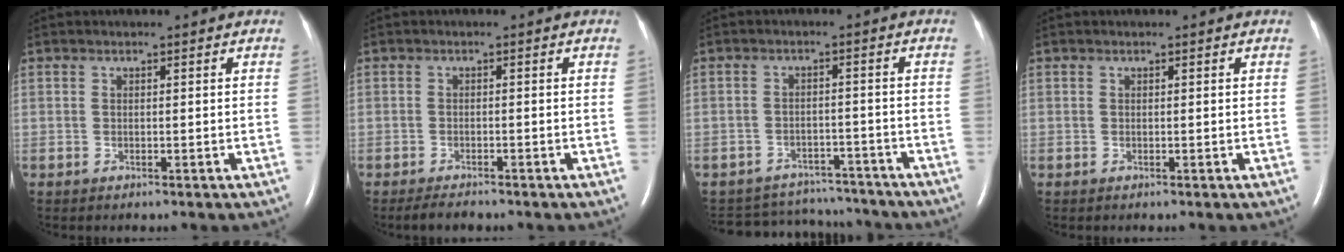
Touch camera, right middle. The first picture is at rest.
{"total": 2.3, "force": [-2.0, 0.5, 1.0], "torque": [-0.025, -0.006, -0.030]}
{"total": 11.8, "force": [-11.2, 3.4, 1.0], "torque": [-0.026, 0.015, -0.147]}
{"total": 0.0}